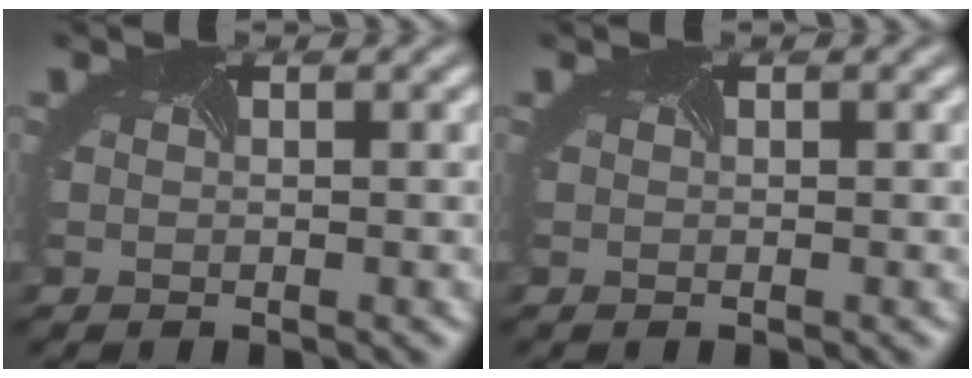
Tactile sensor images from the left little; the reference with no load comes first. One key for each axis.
{"total": 0.0}